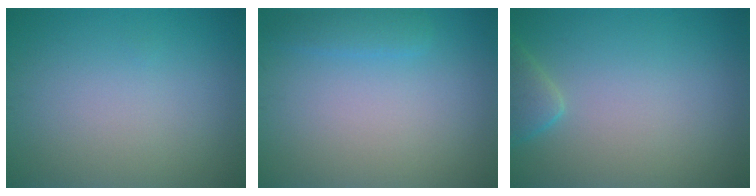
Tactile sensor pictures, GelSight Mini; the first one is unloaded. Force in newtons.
{"total": 1.4, "press": 1.4, "slide": 0.1}
{"total": 2.0, "press": 2.0, "slide": 0.2}